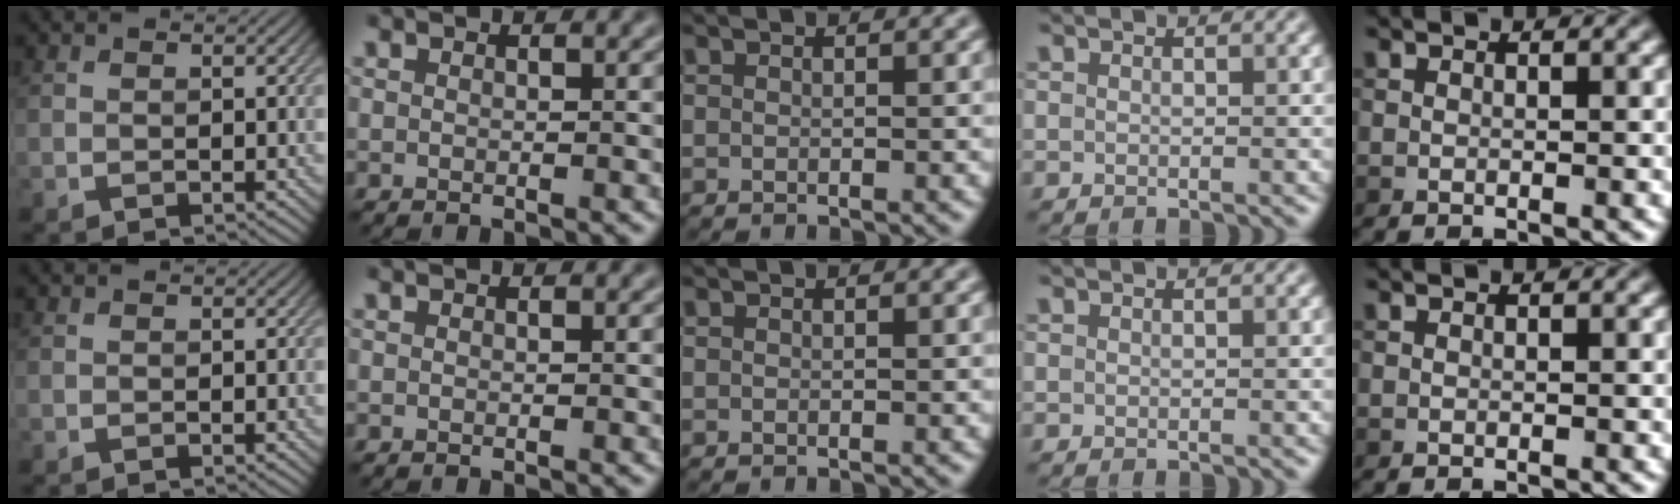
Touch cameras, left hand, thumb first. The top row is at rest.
{}